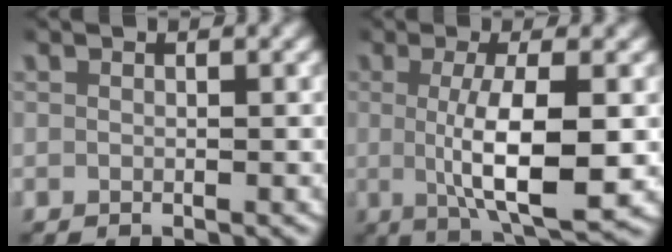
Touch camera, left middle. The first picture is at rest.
{"total": 7.3, "force": [-0.4, 1.9, 7.0], "torque": [-0.114, -0.011, -0.001]}